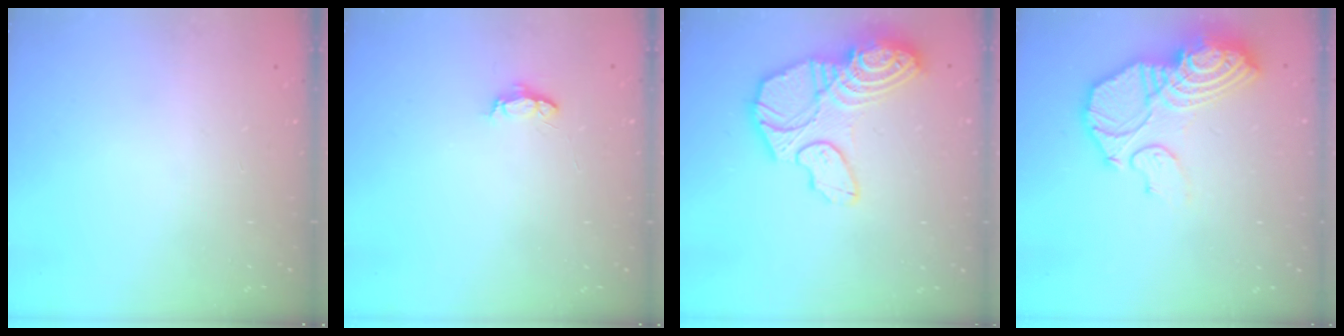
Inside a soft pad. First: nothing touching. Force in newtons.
{"total": 3.9, "press": 3.9, "slide": 0.5}
{"total": 19.7, "press": 19.7, "slide": 1.8}
{"total": 19.5, "press": 19.5, "slide": 1.9}